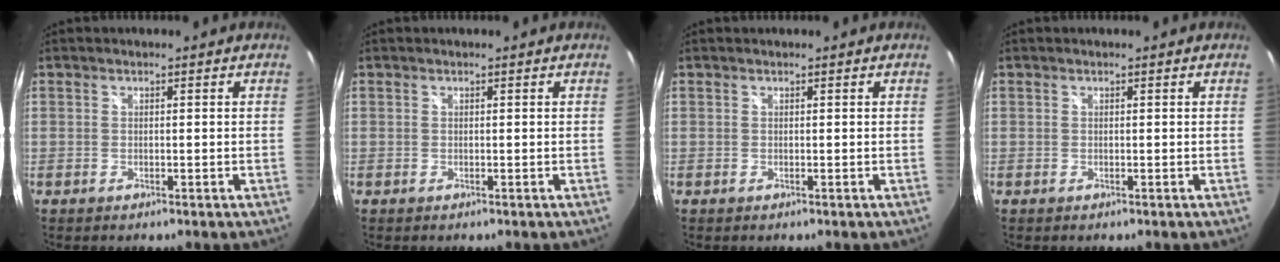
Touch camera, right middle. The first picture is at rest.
{"total": 0.0}
{"total": 0.0}
{"total": 0.0}